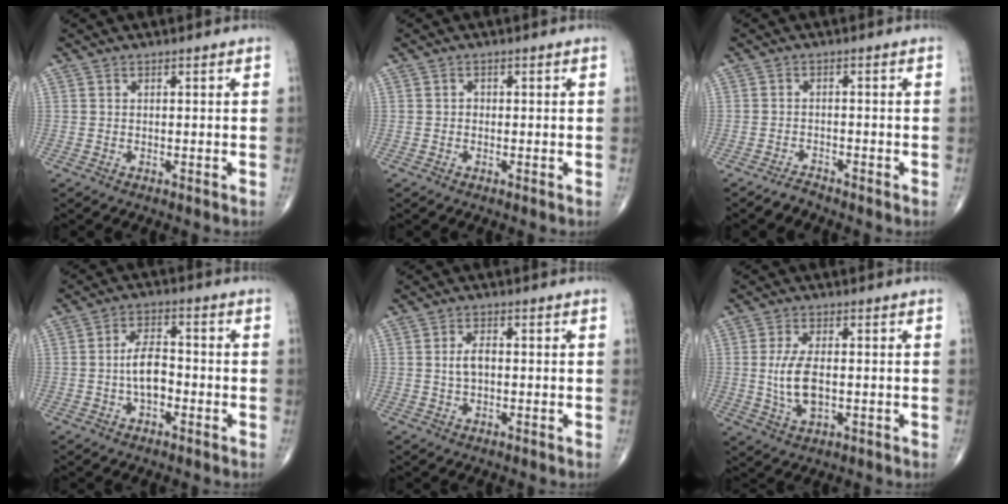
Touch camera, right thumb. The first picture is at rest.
{"total": 0.7, "force": [-0.2, 0.6, 0.3], "torque": [0.004, 0.003, -0.008]}
{"total": 1.7, "force": [-1.7, 0.3, 0.1], "torque": [-0.004, 0.004, -0.032]}
{"total": 6.2, "force": [-1.4, 3.4, 5.1], "torque": [-0.086, 0.023, -0.030]}
{"total": 3.1, "force": [0.0, 1.7, 2.6], "torque": [-0.049, 0.005, -0.002]}
{"total": 7.2, "force": [-0.3, 3.4, 6.3], "torque": [-0.131, -0.007, -0.003]}